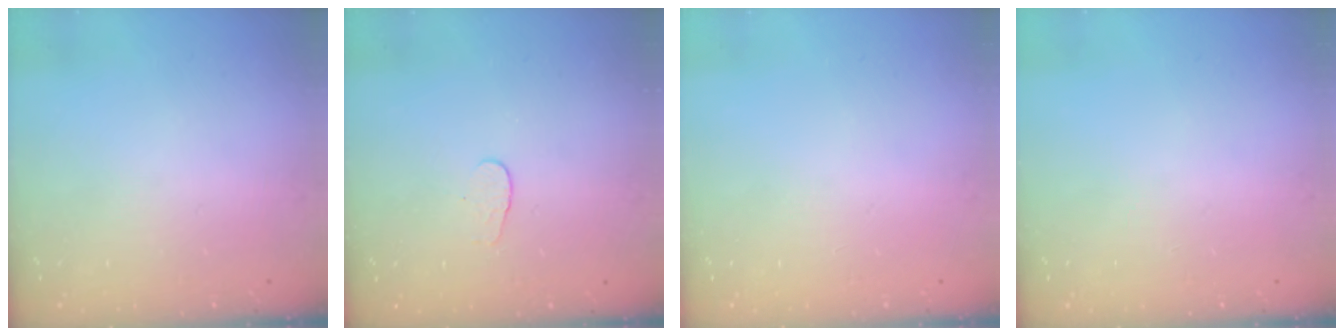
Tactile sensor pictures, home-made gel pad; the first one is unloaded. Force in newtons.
{"total": 3.3, "press": 3.3, "slide": 0.3}
{"total": 0.0}
{"total": 0.0}